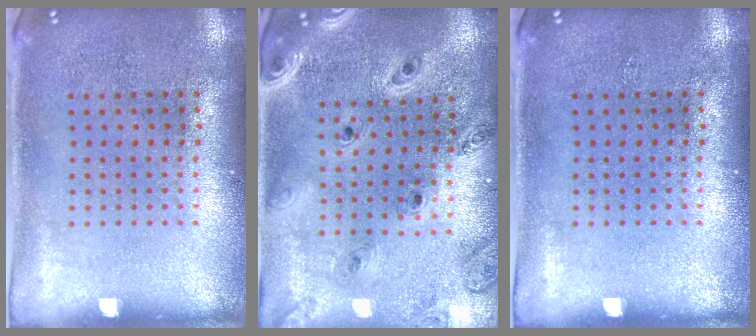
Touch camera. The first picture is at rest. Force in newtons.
{"total": 1.5, "press": 1.5, "slide": 0.3}
{"total": 0.0}